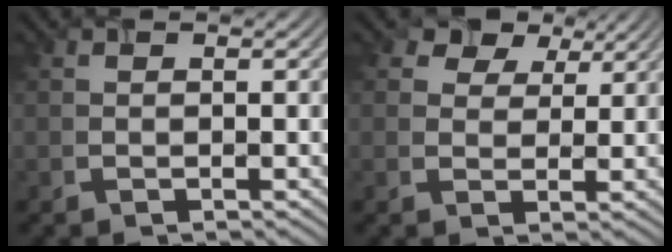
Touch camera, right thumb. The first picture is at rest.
{"total": 4.8, "force": [2.6, 3.4, 2.1], "torque": [-0.037, 0.006, 0.046]}